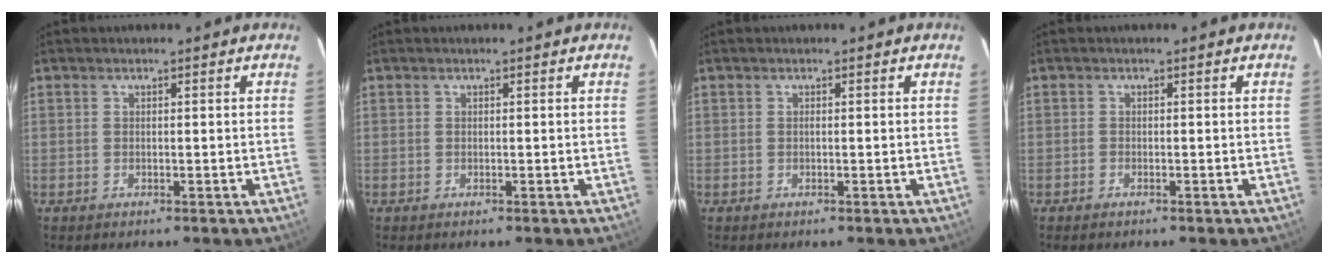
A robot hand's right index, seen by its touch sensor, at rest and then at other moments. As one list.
[{"total": 0.0}, {"total": 0.0}, {"total": 0.6, "force": [-0.5, 0.2, 0.1], "torque": [-0.004, -0.001, -0.011]}]